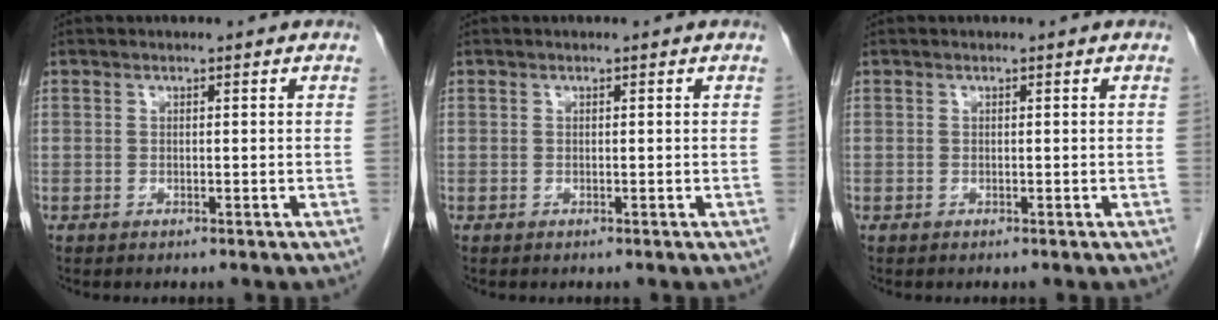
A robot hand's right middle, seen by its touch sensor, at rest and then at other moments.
{"total": 0.0}
{"total": 0.0}